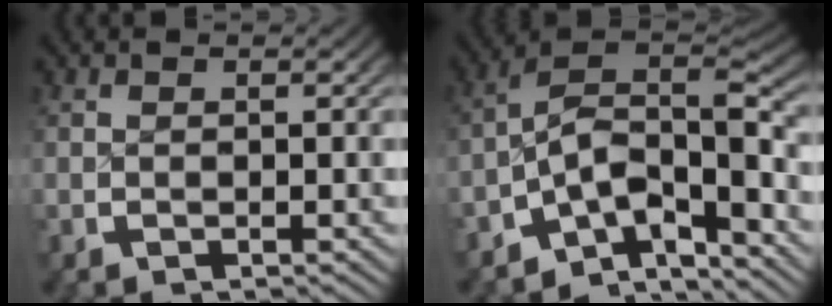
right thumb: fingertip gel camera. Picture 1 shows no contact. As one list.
[{"total": 13.0, "force": [-3.1, 8.9, 8.9], "torque": [-0.163, -0.042, -0.052]}]